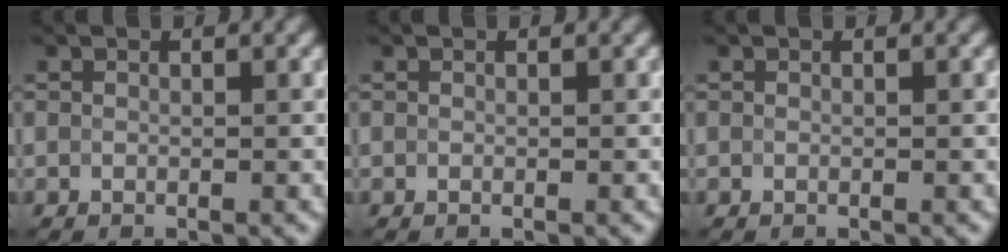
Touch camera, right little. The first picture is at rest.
{"total": 0.0}
{"total": 0.0}